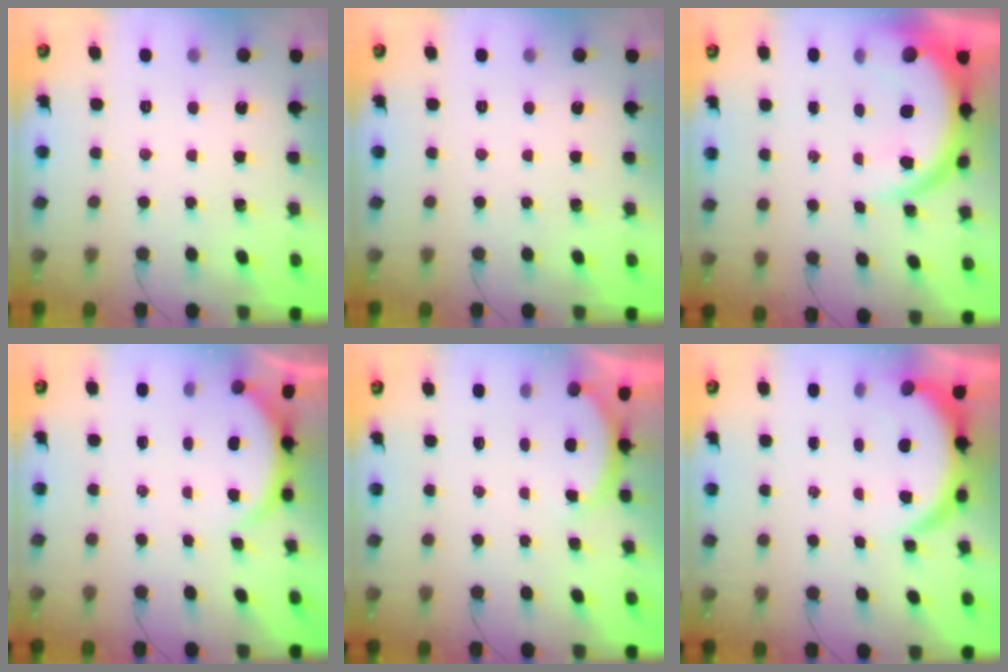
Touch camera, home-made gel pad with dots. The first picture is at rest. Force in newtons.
{"total": 0.0}
{"total": 9.1, "press": 9.1, "slide": 0.7}
{"total": 3.5, "press": 3.4, "slide": 0.6}
{"total": 2.3, "press": 2.2, "slide": 0.6}
{"total": 6.2, "press": 6.2, "slide": 0.6}